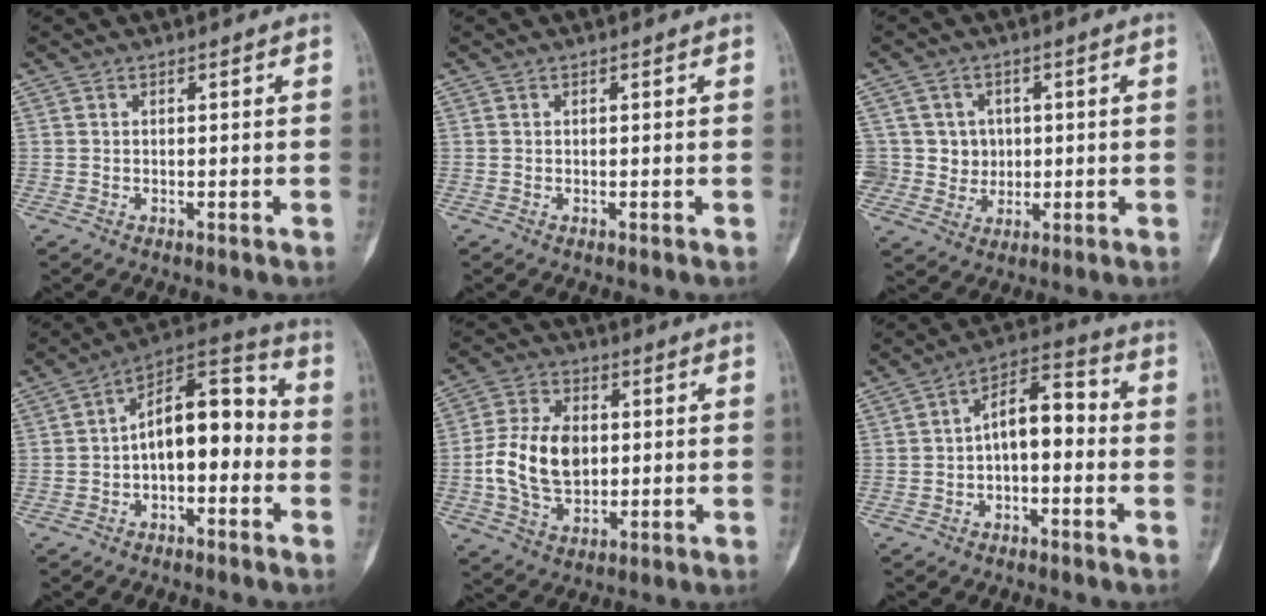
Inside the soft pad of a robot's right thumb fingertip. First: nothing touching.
{"total": 0.0}
{"total": 6.8, "force": [1.0, 6.7, 0.5], "torque": [0.032, 0.009, 0.018]}
{"total": 13.4, "force": [-1.7, 7.2, 11.2], "torque": [-0.145, 0.050, -0.041]}
{"total": 12.7, "force": [-0.2, 8.6, 9.4], "torque": [-0.164, 0.011, -0.002]}
{"total": 9.1, "force": [-1.0, 4.8, 7.7], "torque": [-0.104, 0.045, -0.030]}